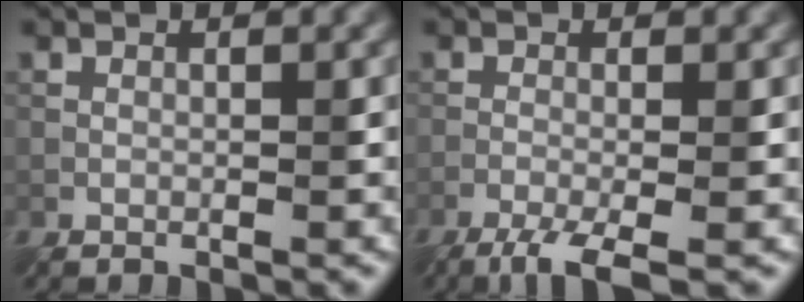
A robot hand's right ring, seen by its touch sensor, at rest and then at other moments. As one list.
[{"total": 4.8, "force": [-3.3, 1.2, 3.3], "torque": [-0.065, -0.008, -0.059]}]